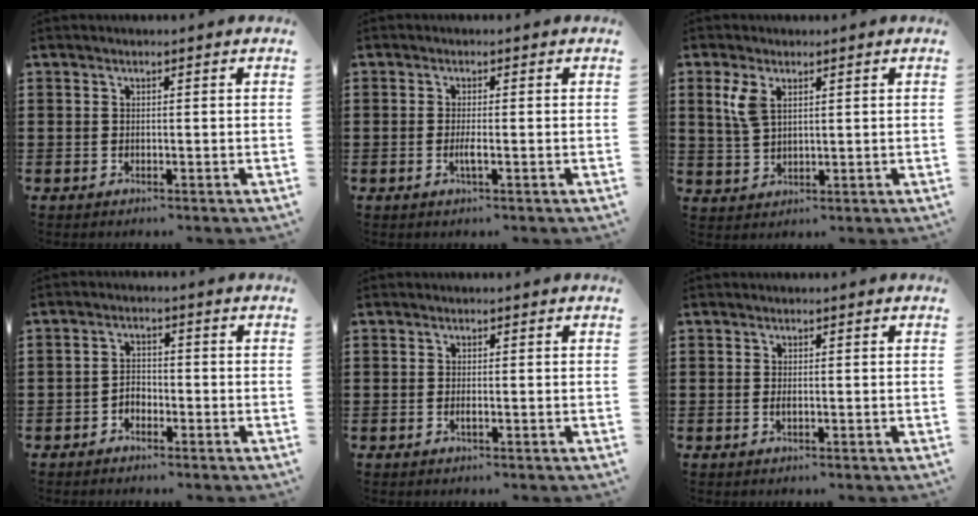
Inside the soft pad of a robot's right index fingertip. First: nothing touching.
{"total": 2.1, "force": [-0.6, 0.2, 2.0], "torque": [-0.051, -0.008, -0.016]}
{"total": 4.0, "force": [1.8, 2.0, 3.0], "torque": [-0.066, 0.007, 0.032]}
{"total": 2.1, "force": [-1.4, 1.3, 0.7], "torque": [-0.019, 0.006, -0.031]}
{"total": 0.7, "force": [-0.3, 0.1, 0.7], "torque": [-0.019, -0.008, -0.006]}
{"total": 0.6, "force": [-0.1, 0.2, 0.6], "torque": [-0.012, -0.003, -0.001]}